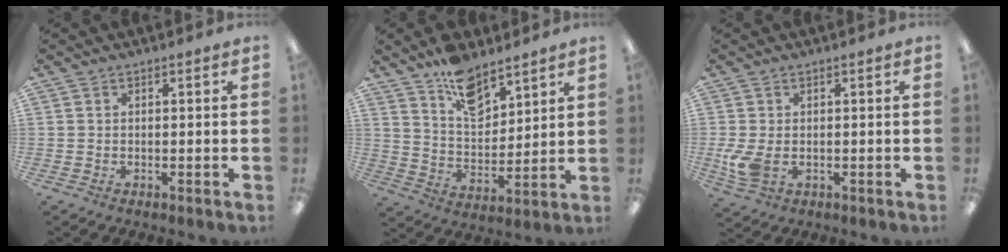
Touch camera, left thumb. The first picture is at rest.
{"total": 11.3, "force": [8.3, 5.6, 5.3], "torque": [-0.081, -0.051, 0.151]}
{"total": 5.5, "force": [-0.7, 3.6, 4.2], "torque": [-0.104, -0.010, -0.018]}